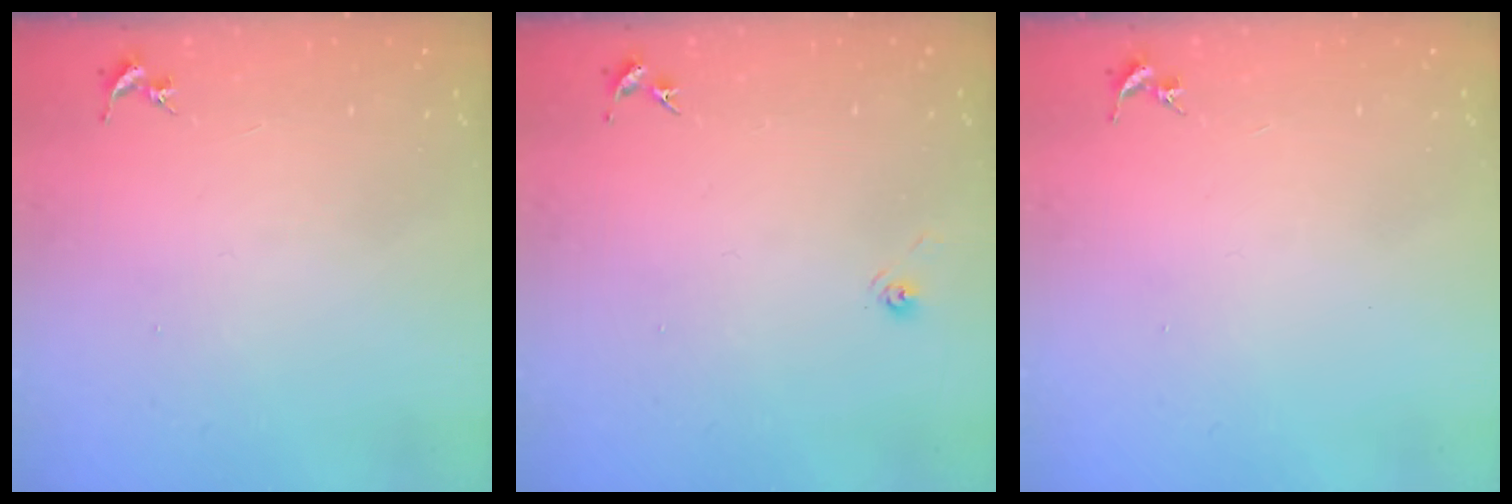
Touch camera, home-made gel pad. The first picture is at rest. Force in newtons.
{"total": 3.1, "press": 2.6, "slide": 1.8}
{"total": 0.0}